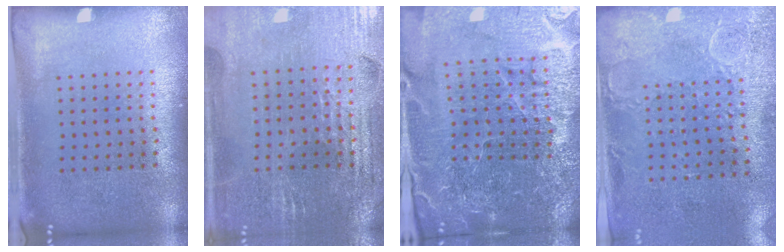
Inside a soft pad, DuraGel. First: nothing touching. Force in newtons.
{"total": 2.8, "press": 2.7, "slide": 0.5}
{"total": 5.6, "press": 5.2, "slide": 2.1}
{"total": 3.0, "press": 2.2, "slide": 2.0}